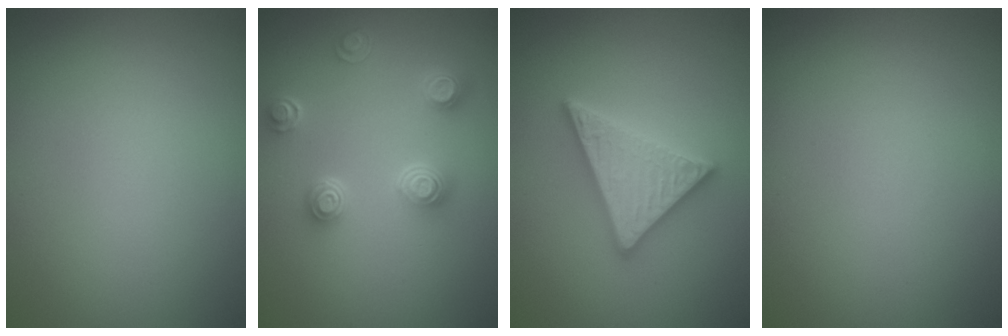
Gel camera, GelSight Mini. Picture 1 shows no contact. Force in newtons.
{"total": 3.8, "press": 3.0, "slide": 2.4}
{"total": 5.0, "press": 5.0, "slide": 0.6}
{"total": 0.0}